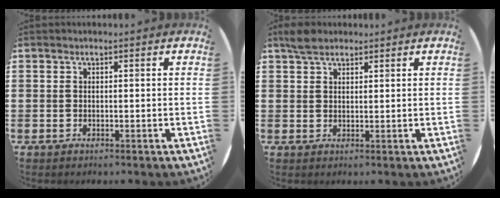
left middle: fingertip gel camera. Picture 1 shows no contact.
{"total": 2.9, "force": [2.5, 1.2, 1.1], "torque": [-0.018, 0.004, 0.045]}